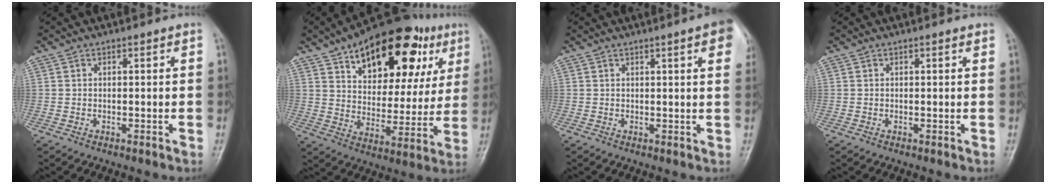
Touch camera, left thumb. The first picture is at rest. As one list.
[{"total": 25.5, "force": [12.6, 13.1, 17.9], "torque": [-0.209, -0.007, 0.188]}, {"total": 6.5, "force": [3.0, 0.8, 5.7], "torque": [-0.051, 0.004, 0.030]}, {"total": 0.6, "force": [0.5, 0.1, 0.4], "torque": [-0.007, -0.001, 0.003]}]